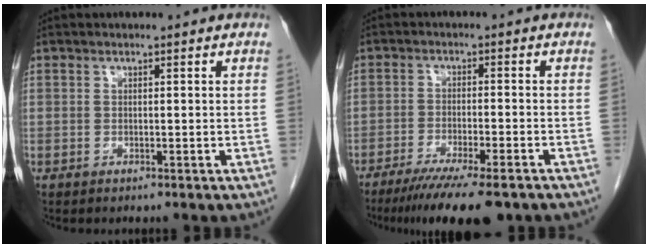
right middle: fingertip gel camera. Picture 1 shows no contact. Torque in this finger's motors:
{"motor_torque": [0.35, -0.32, 0.28, 0.08]}